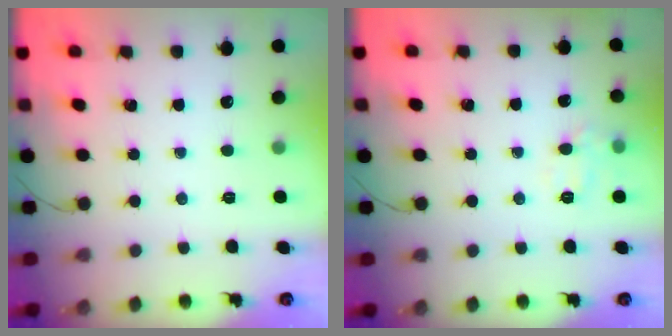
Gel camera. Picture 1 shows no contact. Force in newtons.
{"total": 6.8, "press": 6.7, "slide": 1.0}